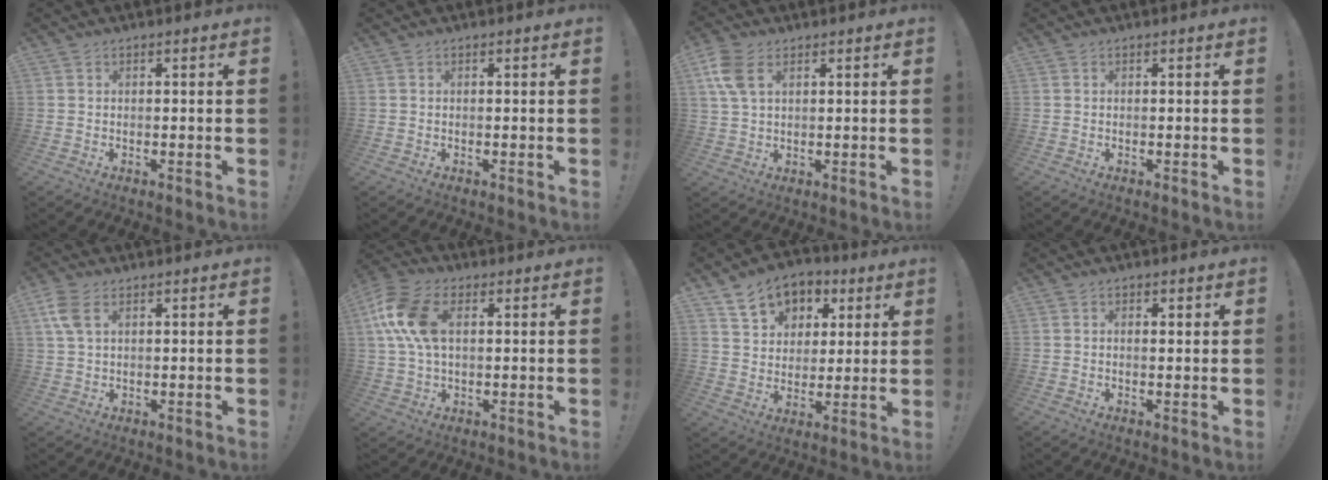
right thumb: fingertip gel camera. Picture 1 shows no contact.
{"total": 0.0}
{"total": 8.1, "force": [3.4, 4.8, 5.5], "torque": [-0.111, -0.003, 0.066]}
{"total": 0.0}
{"total": 6.2, "force": [2.7, 3.5, 4.4], "torque": [-0.098, -0.003, 0.050]}
{"total": 13.0, "force": [2.8, 7.7, 10.1], "torque": [-0.214, 0.006, 0.054]}
{"total": 11.4, "force": [6.0, 8.7, 4.4], "torque": [-0.064, -0.033, 0.118]}
{"total": 0.8, "force": [0.3, 0.4, 0.6], "torque": [0.004, -0.006, 0.003]}